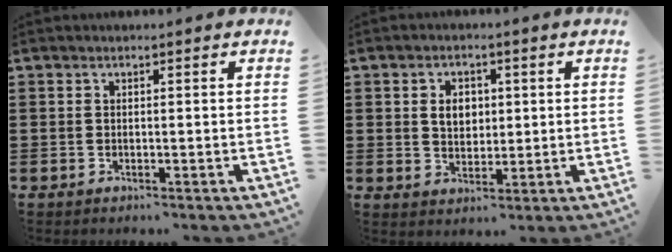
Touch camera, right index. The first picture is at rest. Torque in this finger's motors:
{"motor_torque": [0.10, 0.04, 0.49, 0.08]}